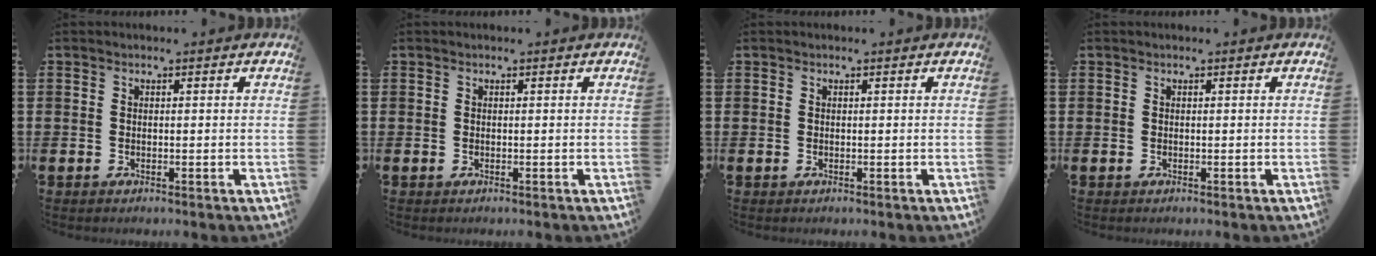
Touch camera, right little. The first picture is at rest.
{"total": 0.0}
{"total": 0.0}
{"total": 0.0}